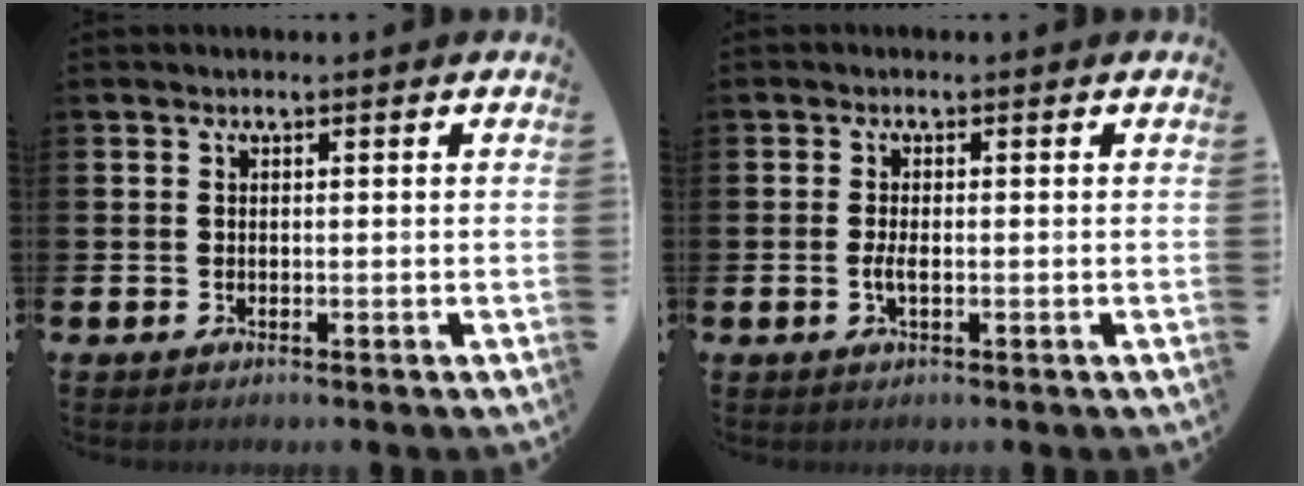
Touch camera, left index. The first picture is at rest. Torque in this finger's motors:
{"motor_torque": [0.49, 0.09, 0.07, 0.08]}